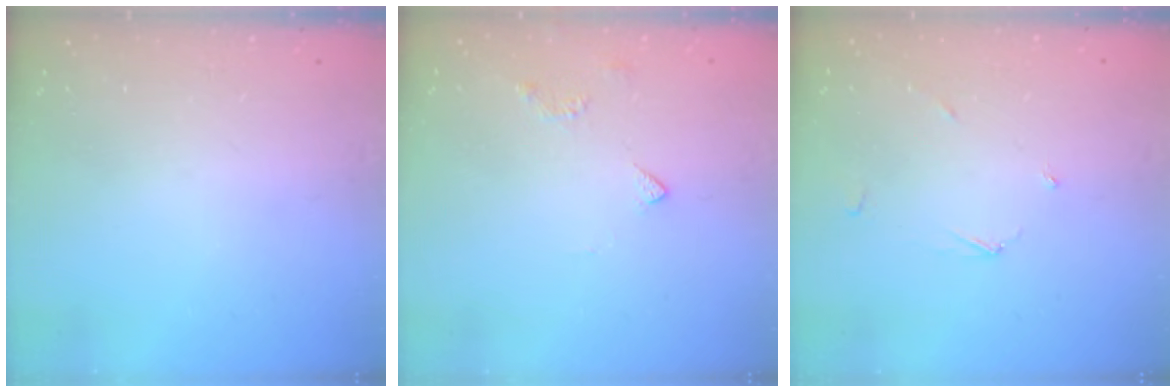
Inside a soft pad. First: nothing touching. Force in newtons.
{"total": 2.9, "press": 2.8, "slide": 0.7}
{"total": 2.4, "press": 2.4, "slide": 0.2}